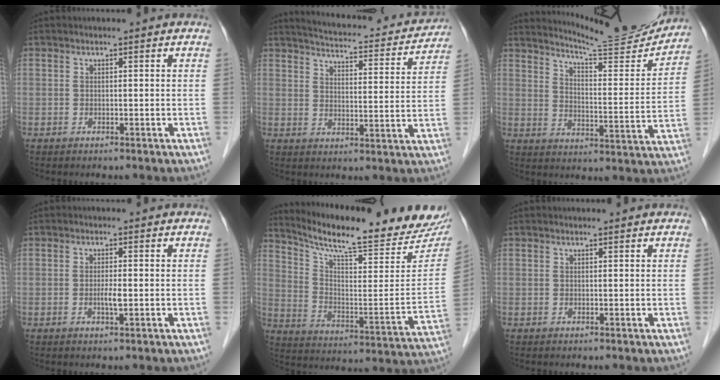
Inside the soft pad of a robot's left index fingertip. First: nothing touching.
{"total": 17.3, "force": [16.0, 3.0, 5.6], "torque": [-0.080, -0.007, 0.203]}
{"total": 15.9, "force": [15.4, -0.1, 3.9], "torque": [-0.066, -0.056, 0.207]}
{"total": 1.6, "force": [-0.3, 0.1, 1.6], "torque": [-0.032, -0.003, -0.004]}
{"total": 23.9, "force": [21.5, 2.1, 10.1], "torque": [-0.165, -0.073, 0.295]}
{"total": 1.7, "force": [1.6, 0.1, 0.3], "torque": [-0.009, 0.010, 0.020]}